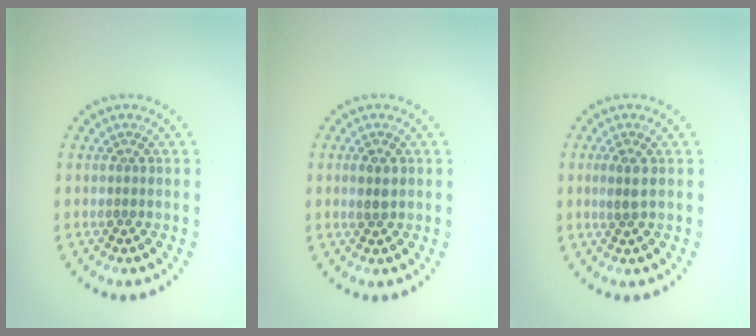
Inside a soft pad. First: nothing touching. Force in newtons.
{"total": 1.4, "press": 1.4, "slide": 0.2}
{"total": 1.5, "press": 1.4, "slide": 0.6}